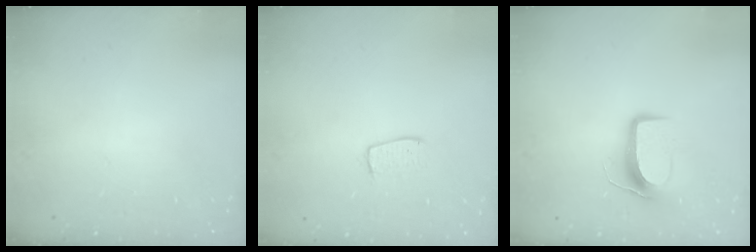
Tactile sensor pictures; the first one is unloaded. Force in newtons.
{"total": 6.3, "press": 6.2, "slide": 0.5}
{"total": 8.8, "press": 8.7, "slide": 0.6}